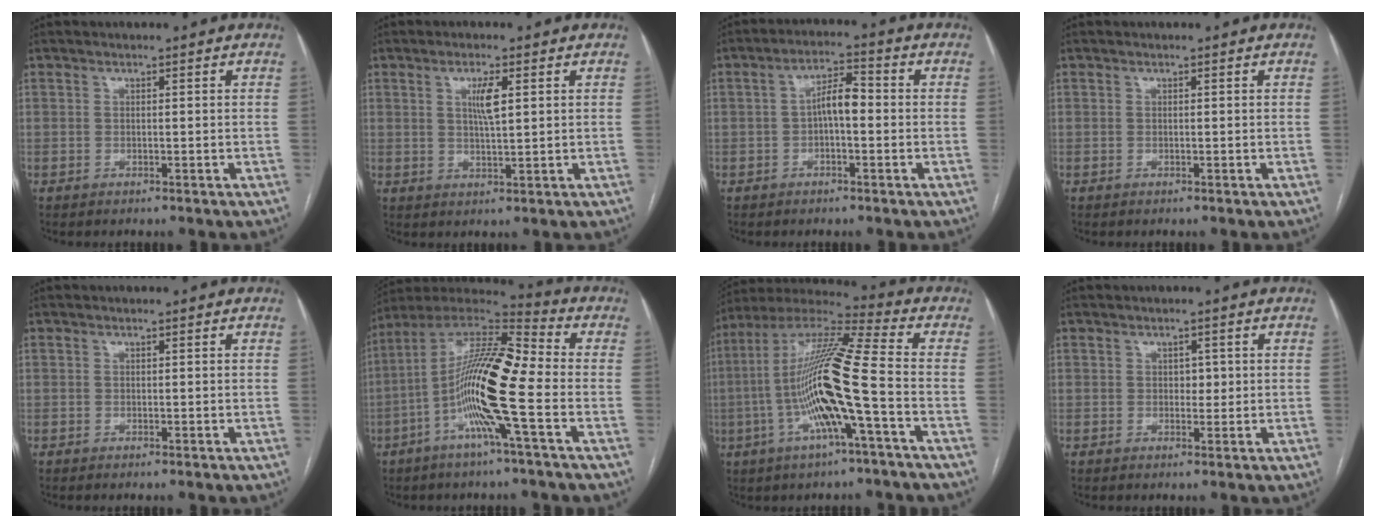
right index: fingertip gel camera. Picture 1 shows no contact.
{"total": 3.8, "force": [1.3, 0.5, 3.6], "torque": [-0.066, -0.002, 0.022]}
{"total": 5.0, "force": [-0.4, 1.6, 4.7], "torque": [-0.083, 0.021, -0.009]}
{"total": 0.0}
{"total": 0.0}
{"total": 16.6, "force": [-4.2, 0.8, 16.0], "torque": [-0.303, 0.008, -0.090]}
{"total": 17.2, "force": [-3.5, 0.4, 16.8], "torque": [-0.328, 0.009, -0.074]}
{"total": 1.6, "force": [0.2, 1.2, 1.1], "torque": [-0.010, 0.002, 0.002]}